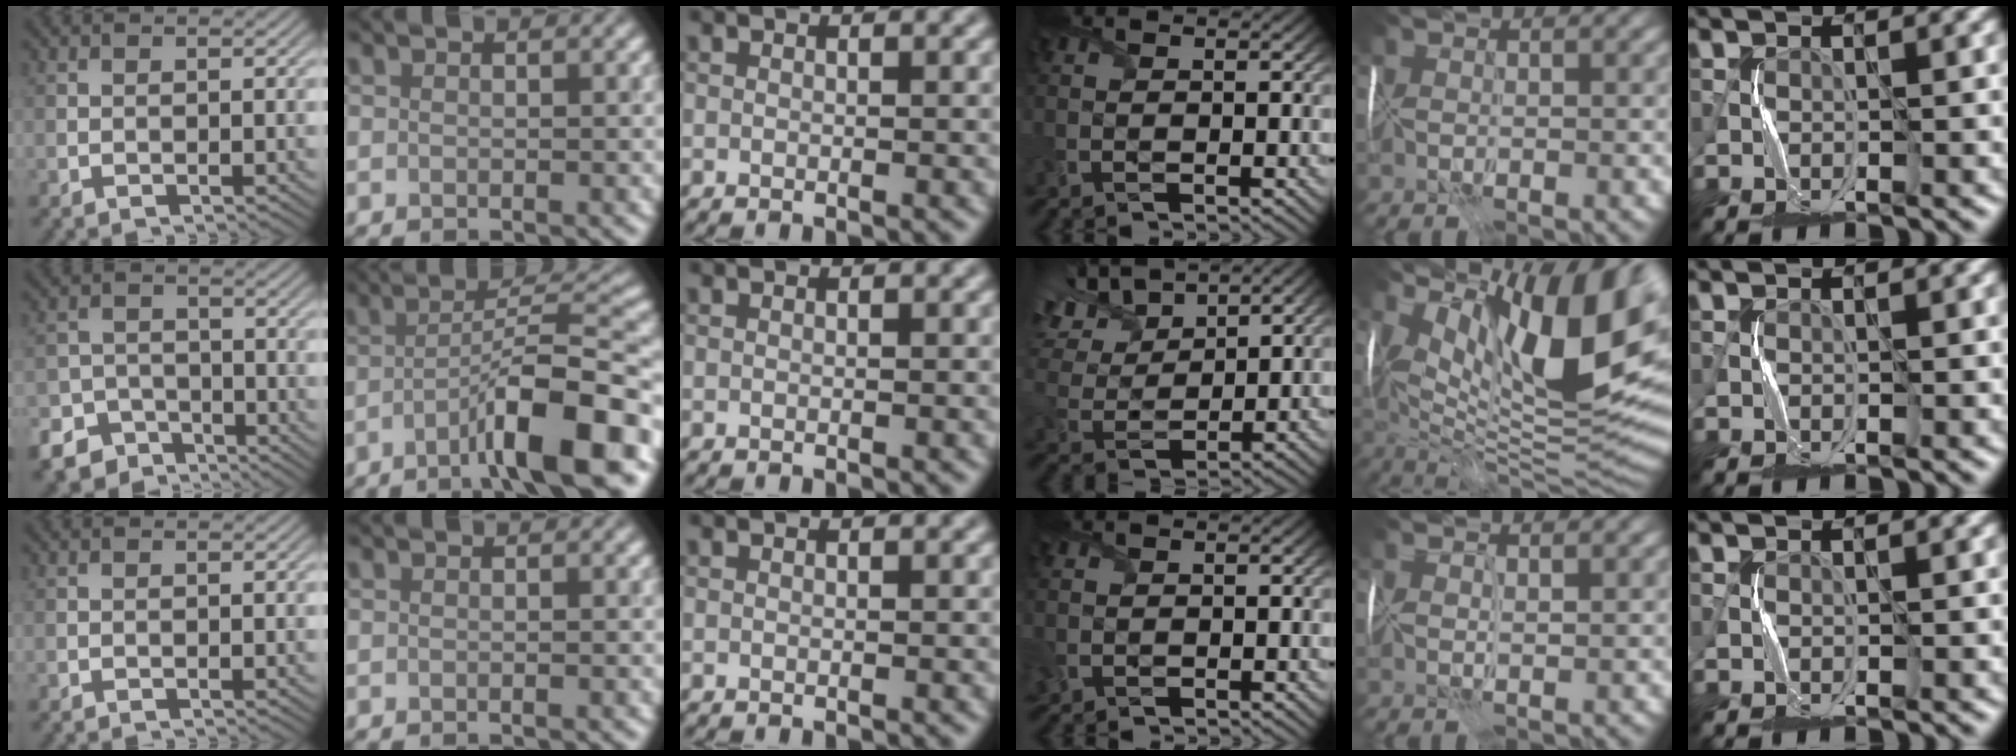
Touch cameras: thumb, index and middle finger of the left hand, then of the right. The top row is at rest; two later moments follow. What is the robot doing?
{"motion": "fold", "object": "tissue"}